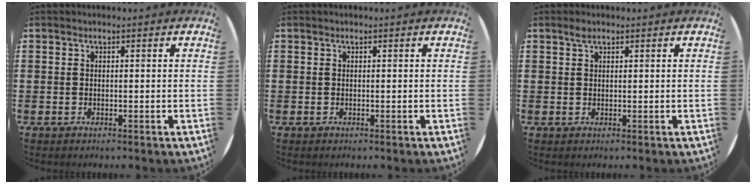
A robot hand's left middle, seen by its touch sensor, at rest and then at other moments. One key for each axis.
{"total": 0.0}
{"total": 1.0, "fx": 0.7, "fy": 0.4, "fz": 0.6, "tx": -0.012, "ty": 0.004, "tz": 0.012}